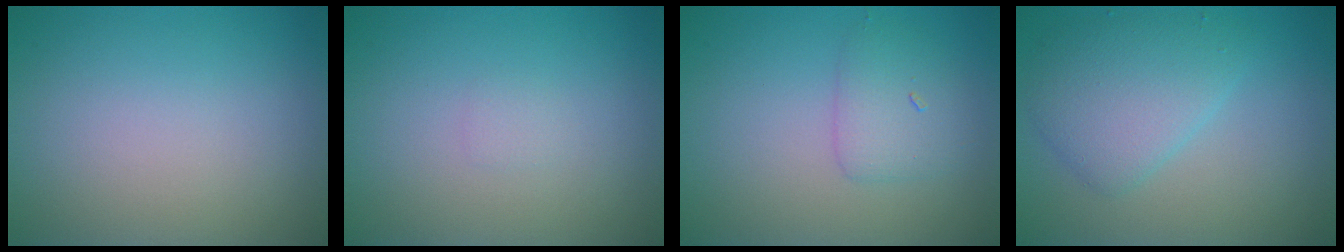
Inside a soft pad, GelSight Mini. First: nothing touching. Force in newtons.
{"total": 0.5, "press": 0.5, "slide": 0.0}
{"total": 2.3, "press": 2.3, "slide": 0.1}
{"total": 4.1, "press": 4.1, "slide": 0.1}